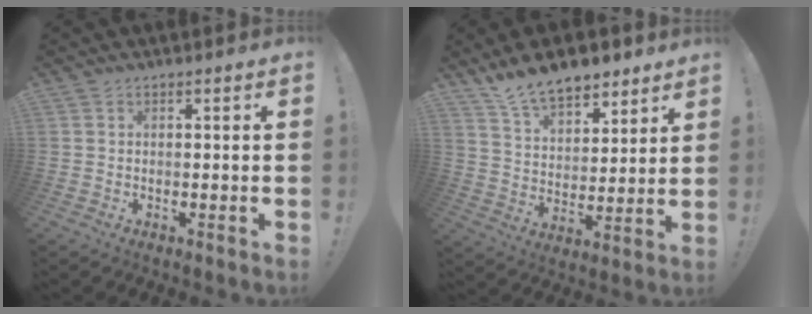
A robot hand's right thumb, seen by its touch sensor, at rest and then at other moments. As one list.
[{"total": 12.6, "force": [10.6, 5.1, 4.6], "torque": [-0.092, -0.074, 0.199]}]